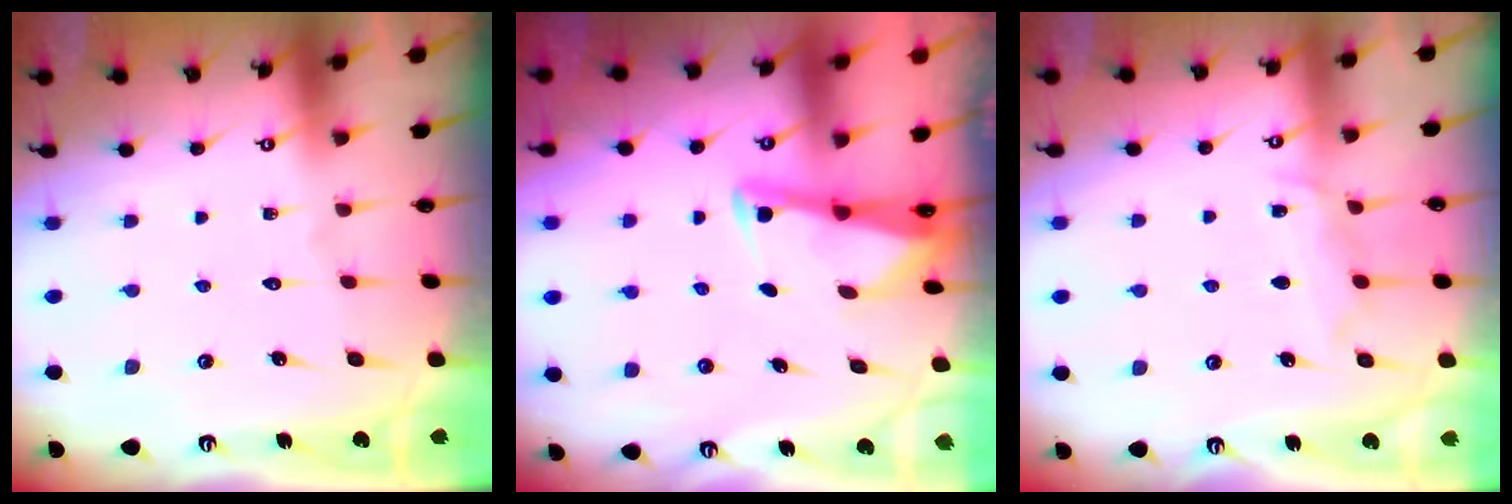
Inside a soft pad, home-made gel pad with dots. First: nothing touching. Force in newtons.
{"total": 2.7, "press": 2.7, "slide": 0.2}
{"total": 6.9, "press": 6.8, "slide": 0.8}